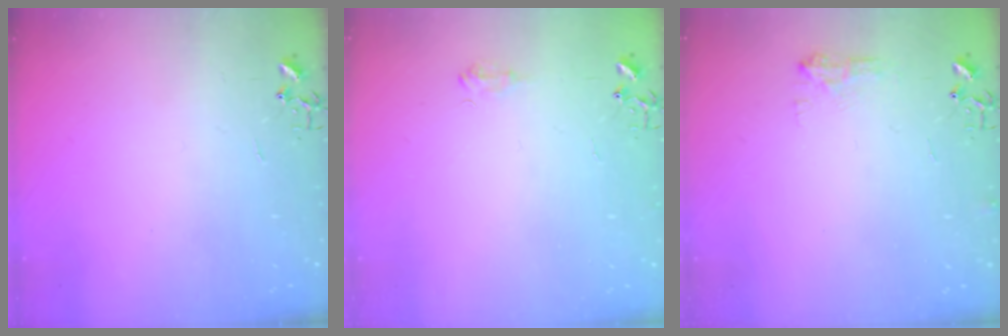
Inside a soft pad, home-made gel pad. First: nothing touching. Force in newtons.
{"total": 6.0, "press": 5.9, "slide": 0.7}
{"total": 7.4, "press": 7.4, "slide": 0.5}